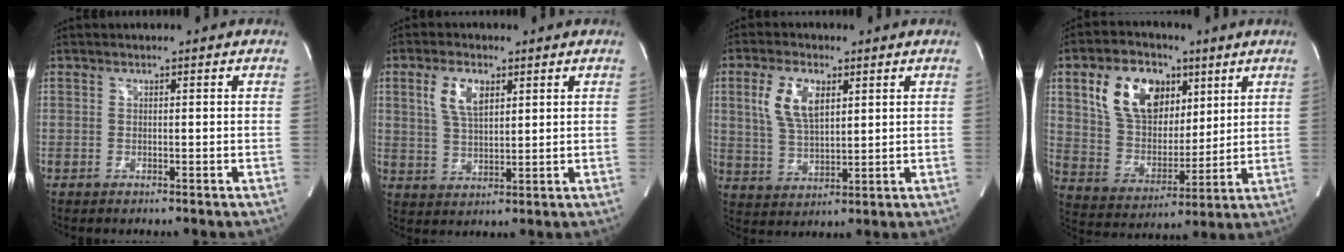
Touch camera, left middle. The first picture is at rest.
{"total": 6.2, "force": [2.7, 2.7, 4.9], "torque": [-0.102, 0.009, 0.058]}
{"total": 8.0, "force": [3.0, 3.6, 6.5], "torque": [-0.138, 0.010, 0.065]}
{"total": 13.9, "force": [6.4, 9.1, 8.4], "torque": [-0.175, 0.030, 0.124]}